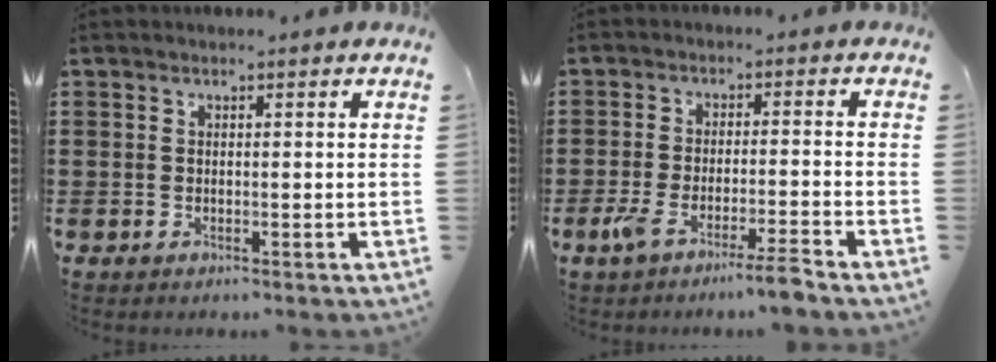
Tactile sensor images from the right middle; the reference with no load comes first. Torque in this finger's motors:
{"motor_torque": [0.16, -0.22, 0.30, 0.10]}